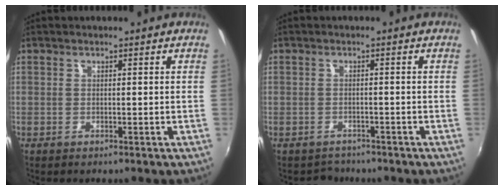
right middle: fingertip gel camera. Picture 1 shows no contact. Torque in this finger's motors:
{"motor_torque": [-1.24, 0.24, -0.31, -0.11]}